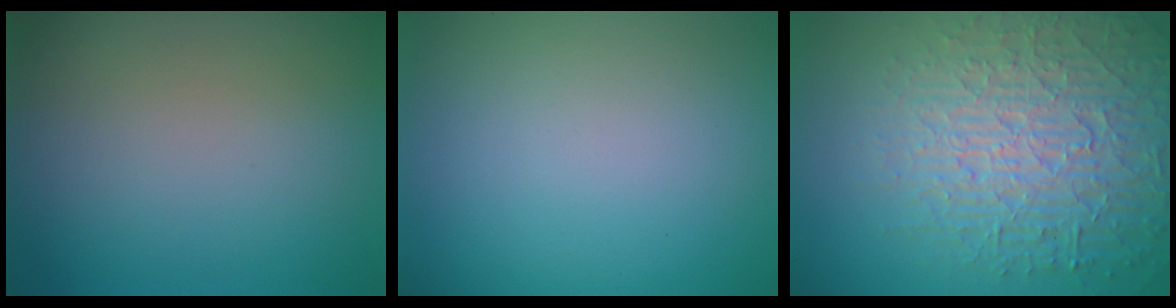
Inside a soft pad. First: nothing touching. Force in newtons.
{"total": 0.0}
{"total": 6.4, "press": 6.2, "slide": 1.7}